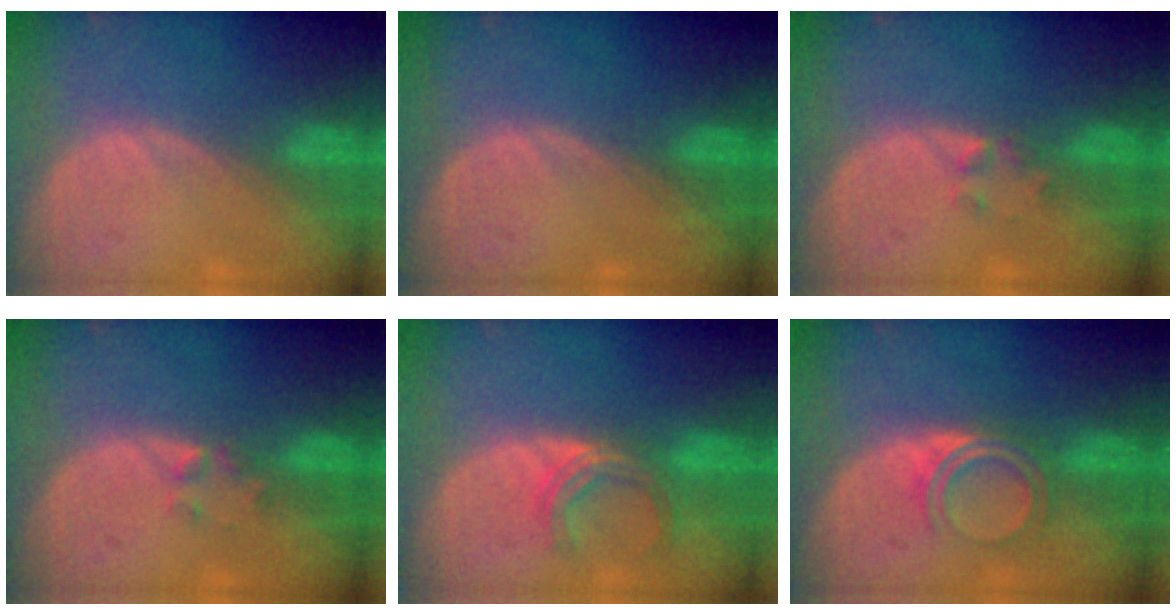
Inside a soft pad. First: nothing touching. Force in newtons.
{"total": 0.0}
{"total": 1.6, "press": 1.4, "slide": 0.9}
{"total": 1.6, "press": 1.4, "slide": 0.9}
{"total": 5.0, "press": 4.5, "slide": 2.2}
{"total": 4.8, "press": 4.2, "slide": 2.4}